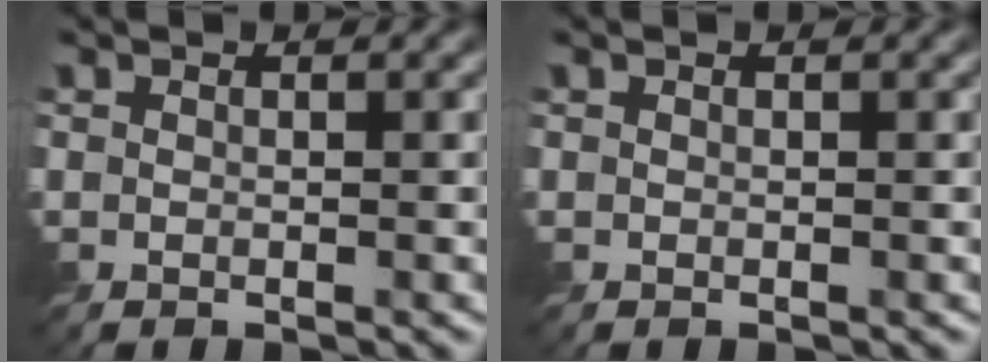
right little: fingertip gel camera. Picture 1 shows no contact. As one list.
[{"total": 0.0}]